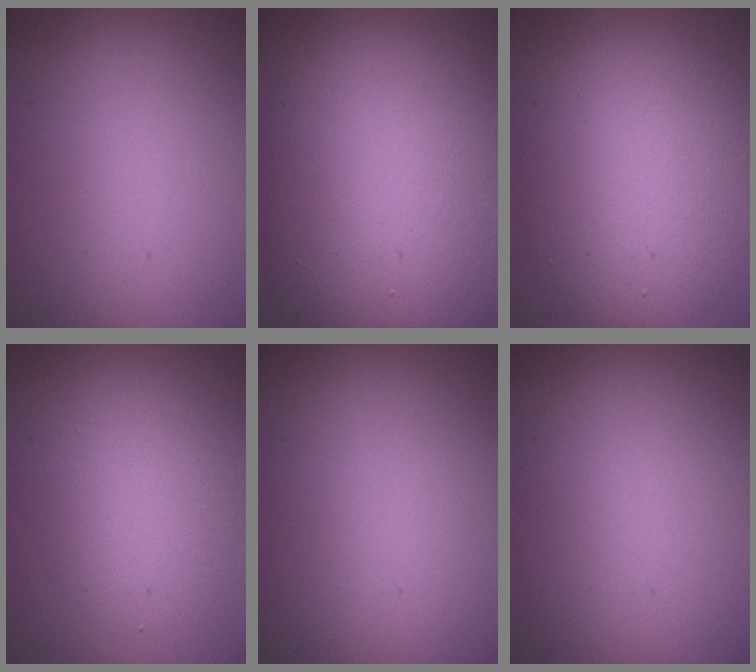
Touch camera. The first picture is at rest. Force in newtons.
{"total": 12.5, "press": 12.5, "slide": 1.0}
{"total": 7.7, "press": 7.7, "slide": 0.8}
{"total": 3.2, "press": 3.2, "slide": 0.1}
{"total": 0.0}
{"total": 0.0}